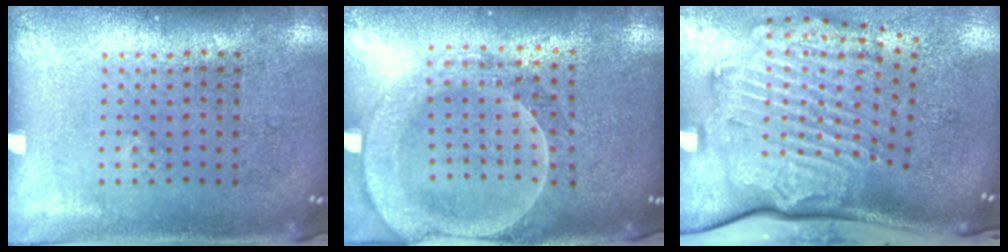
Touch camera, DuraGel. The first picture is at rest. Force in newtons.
{"total": 2.2, "press": 2.0, "slide": 0.9}
{"total": 3.6, "press": 2.3, "slide": 2.7}